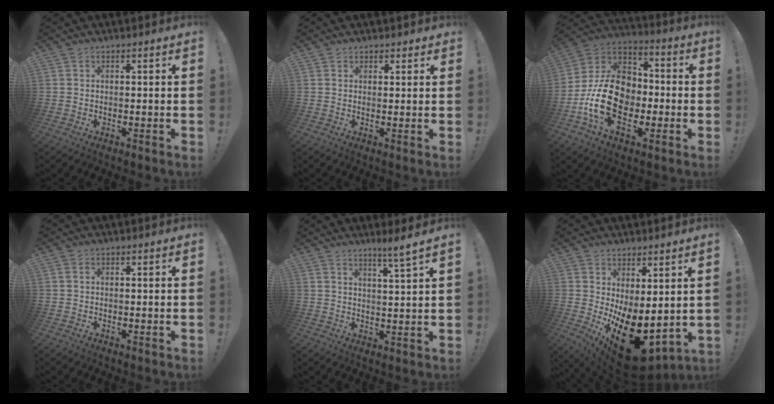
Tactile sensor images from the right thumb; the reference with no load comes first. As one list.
[{"total": 1.1, "force": [0.8, 0.7, 0.1], "torque": [0.006, -0.002, 0.014]}, {"total": 20.7, "force": [-4.9, 14.8, 13.6], "torque": [-0.254, 0.035, -0.070]}, {"total": 0.7, "force": [0.3, 0.4, 0.5], "torque": [-0.016, 0.005, 0.005]}, {"total": 5.2, "force": [3.7, -1.3, 3.4], "torque": [-0.046, -0.031, 0.056]}, {"total": 15.0, "force": [-4.0, 7.2, 12.6], "torque": [-0.174, 0.011, -0.045]}]